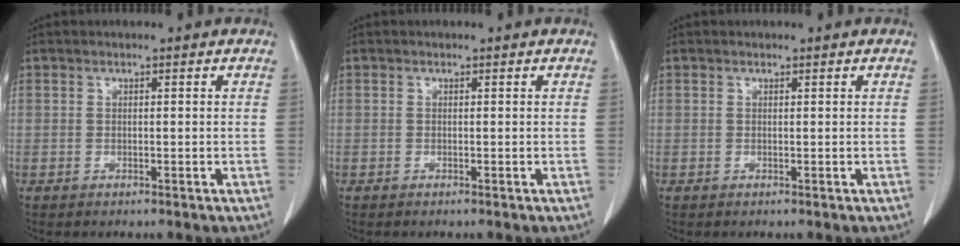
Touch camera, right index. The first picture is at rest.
{"total": 0.0}
{"total": 0.0}